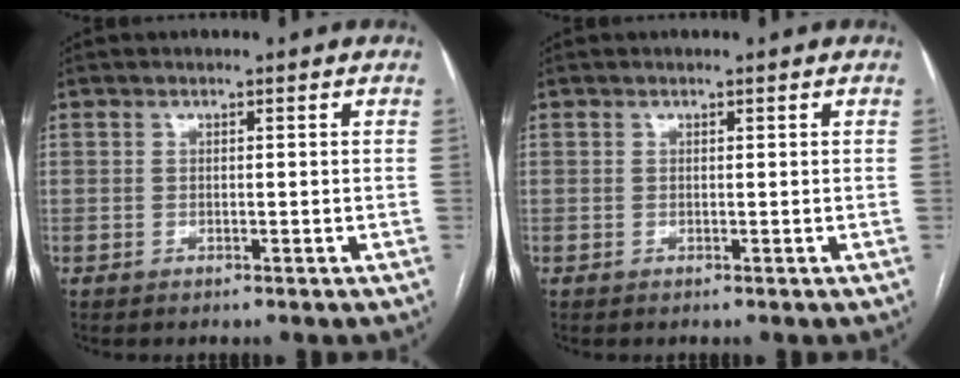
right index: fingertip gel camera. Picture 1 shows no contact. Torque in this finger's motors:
{"motor_torque": [0.06, 0.03, 0.02, 0.01]}